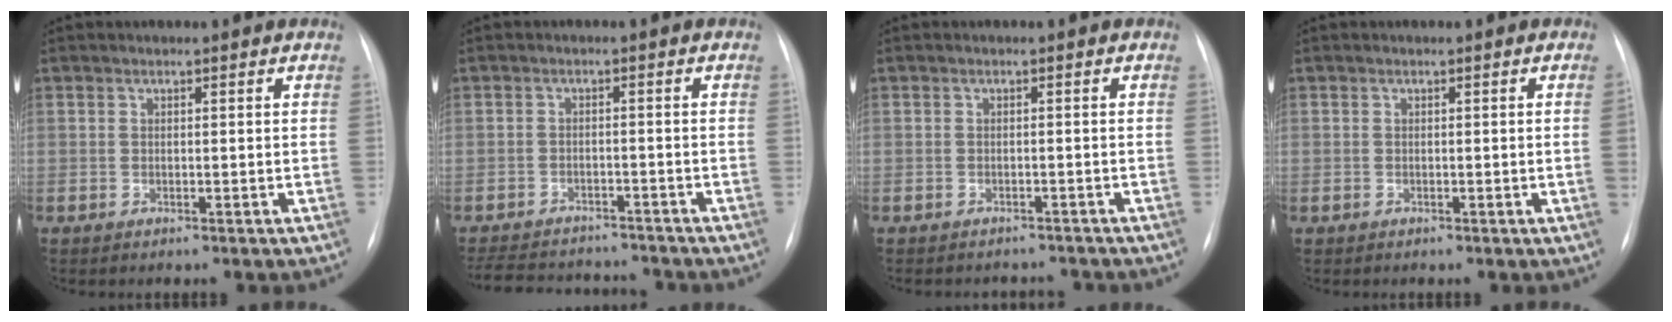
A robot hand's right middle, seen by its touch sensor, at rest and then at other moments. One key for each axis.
{"total": 12.8, "fx": -11.7, "fy": 3.5, "fz": 3.8, "tx": -0.085, "ty": 0.002, "tz": -0.158}
{"total": 4.4, "fx": -4.2, "fy": 1.2, "fz": 0.2, "tx": 0.002, "ty": 0.000, "tz": -0.047}
{"total": 0.9, "fx": -0.1, "fy": -0.3, "fz": 0.9, "tx": -0.012, "ty": -0.002, "tz": 0.001}